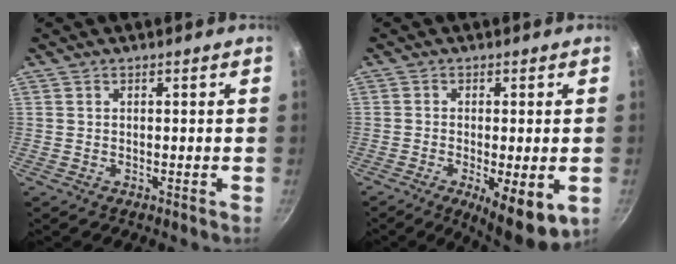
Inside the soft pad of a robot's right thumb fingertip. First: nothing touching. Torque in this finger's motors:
{"motor_torque": [-0.07, 0.54, -0.02, -0.08, 0.06]}